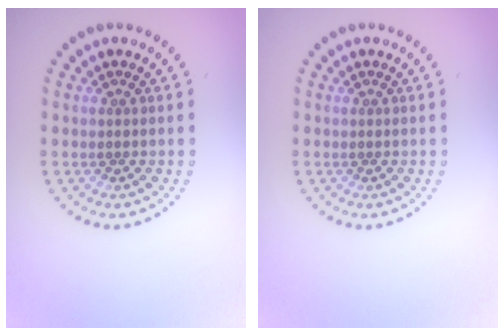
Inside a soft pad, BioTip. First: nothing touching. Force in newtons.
{"total": 0.0}